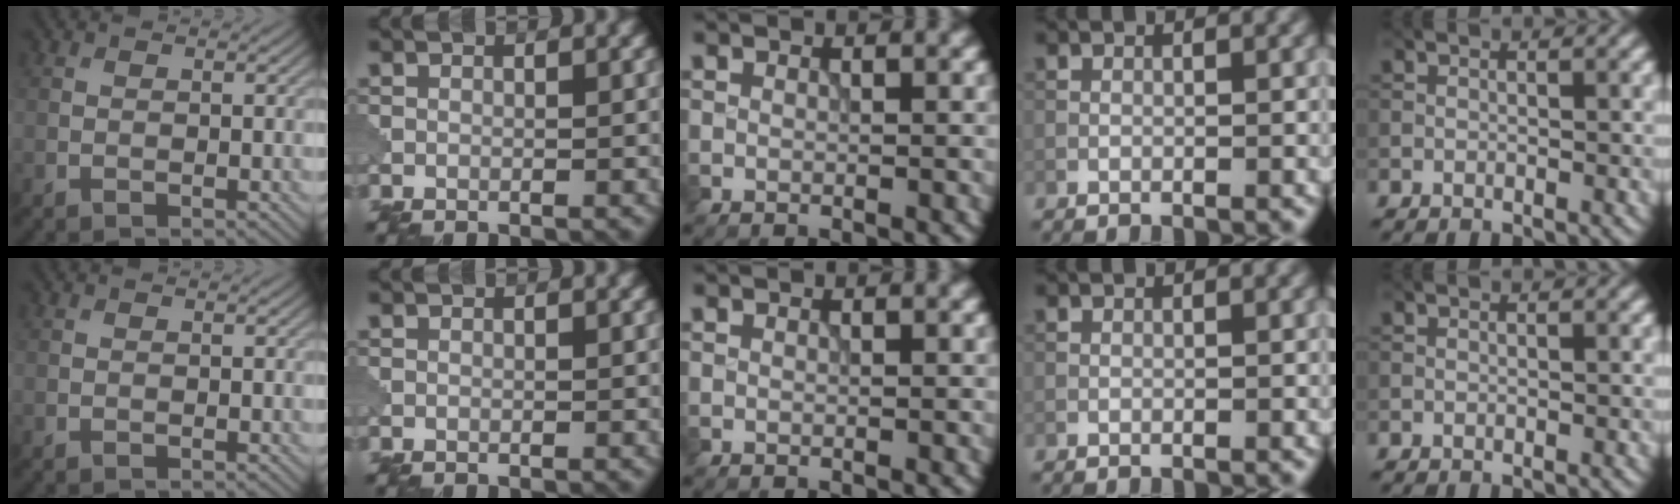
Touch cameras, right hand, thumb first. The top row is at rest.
{}